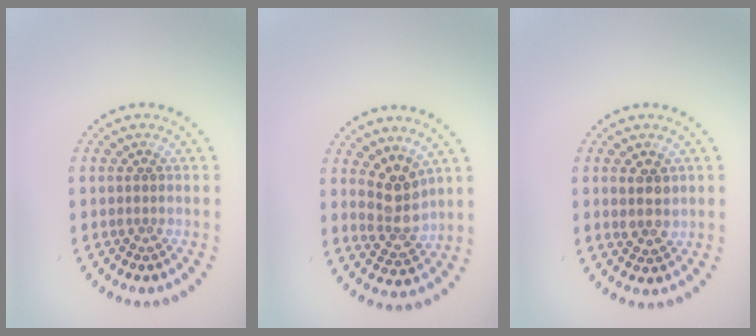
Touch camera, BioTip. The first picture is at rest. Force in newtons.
{"total": 3.2, "press": 2.9, "slide": 1.5}
{"total": 2.4, "press": 2.2, "slide": 1.0}